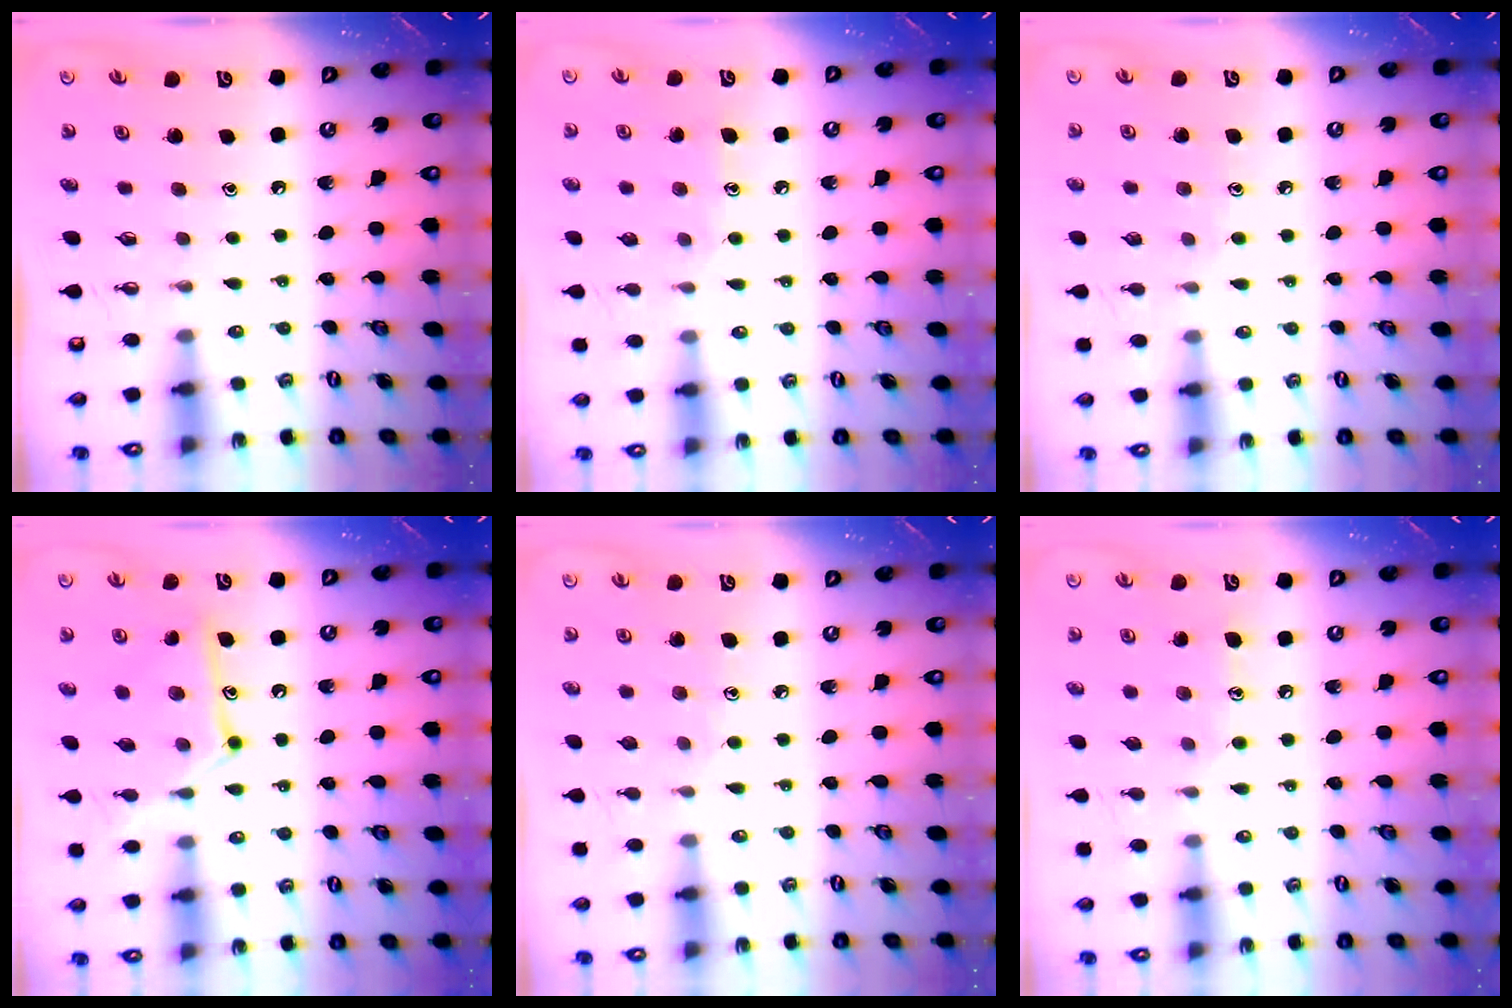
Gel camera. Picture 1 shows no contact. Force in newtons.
{"total": 6.1, "press": 6.1, "slide": 0.0}
{"total": 4.4, "press": 4.4, "slide": 0.5}
{"total": 12.9, "press": 12.9, "slide": 0.5}
{"total": 4.2, "press": 4.2, "slide": 0.4}
{"total": 7.9, "press": 7.9, "slide": 0.4}